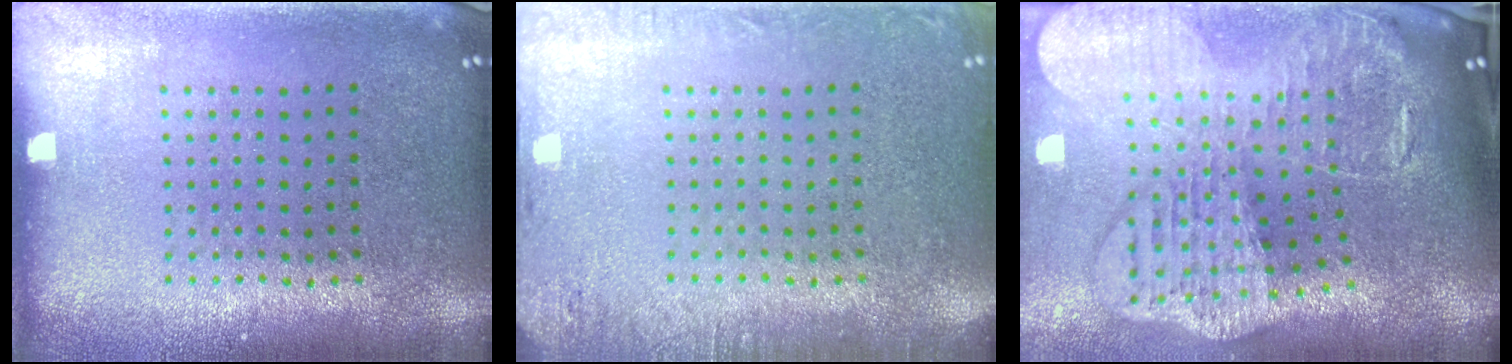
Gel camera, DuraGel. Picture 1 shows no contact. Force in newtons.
{"total": 1.9, "press": 1.9, "slide": 0.2}
{"total": 4.5, "press": 3.4, "slide": 3.0}